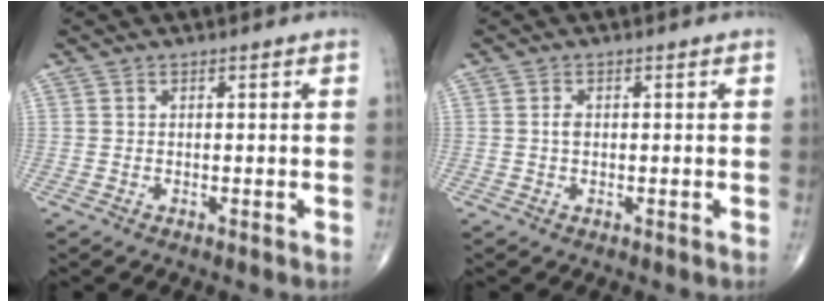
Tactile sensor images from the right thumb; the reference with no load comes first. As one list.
[{"total": 1.3, "force": [0.0, 0.9, 1.0], "torque": [-0.018, 0.002, -0.001]}]